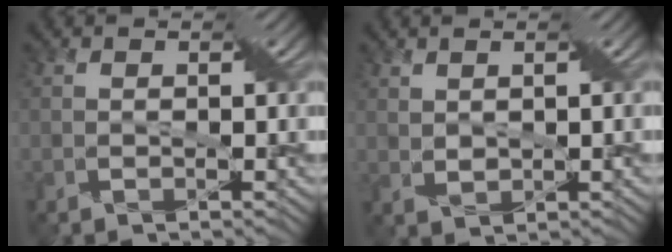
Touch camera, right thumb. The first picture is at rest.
{"total": 1.6, "force": [1.5, 0.3, 0.5], "torque": [-0.036, -0.004, 0.039]}